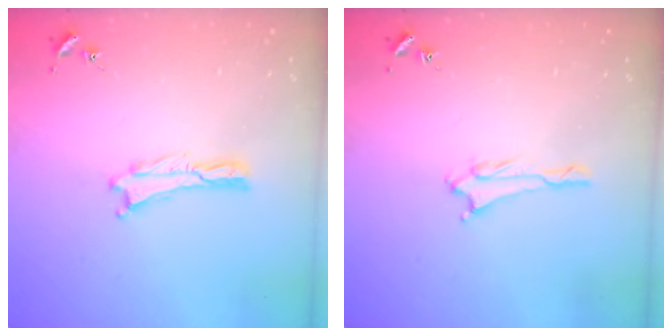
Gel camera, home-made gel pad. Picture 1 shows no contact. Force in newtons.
{"total": 1.6, "press": 1.6, "slide": 0.1}